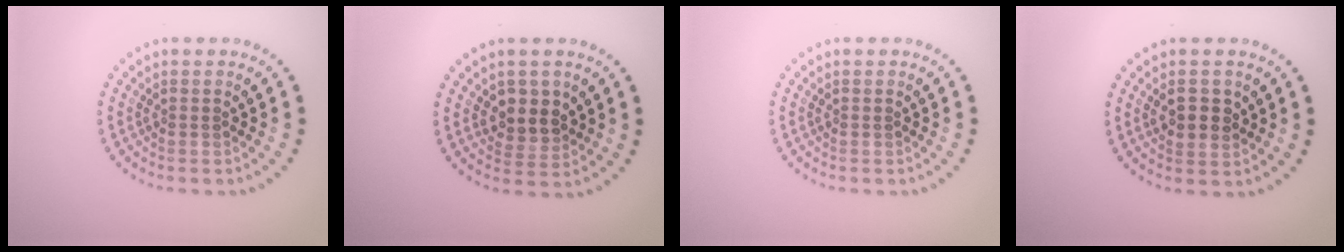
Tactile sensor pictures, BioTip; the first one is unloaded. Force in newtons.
{"total": 3.0, "press": 2.7, "slide": 1.2}
{"total": 0.0}
{"total": 2.6, "press": 2.5, "slide": 0.5}